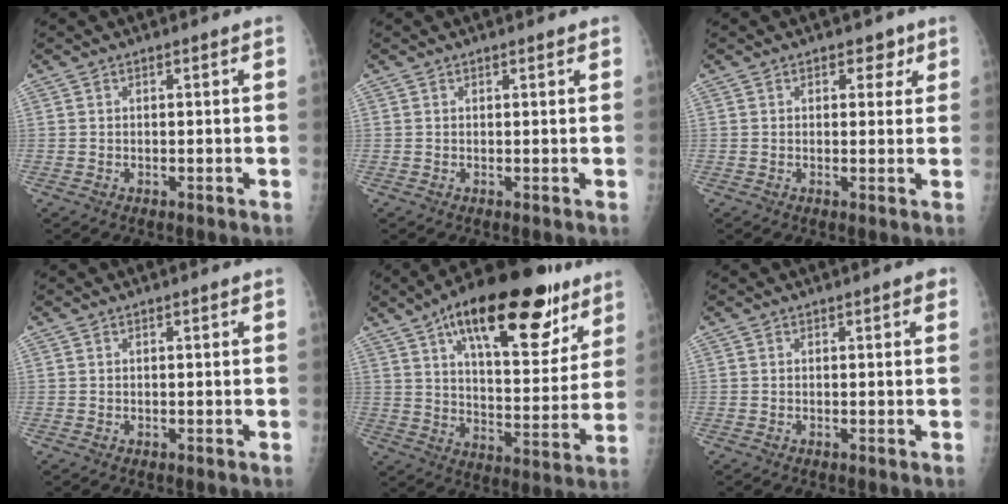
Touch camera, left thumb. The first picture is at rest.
{"total": 1.0, "force": [0.8, 0.2, 0.6], "torque": [-0.005, -0.001, 0.011]}
{"total": 3.2, "force": [1.8, 2.1, 1.6], "torque": [0.005, -0.006, 0.021]}
{"total": 0.0}
{"total": 27.4, "force": [15.7, 11.1, 19.5], "torque": [-0.262, -0.029, 0.242]}
{"total": 1.2, "force": [0.6, 0.4, 0.9], "torque": [-0.011, 0.001, 0.005]}